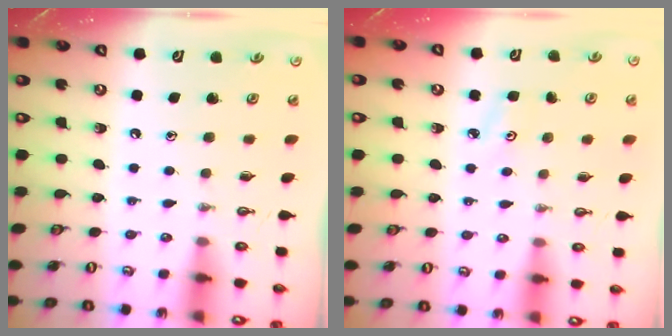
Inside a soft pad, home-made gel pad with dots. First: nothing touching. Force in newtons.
{"total": 2.6, "press": 2.6, "slide": 0.3}